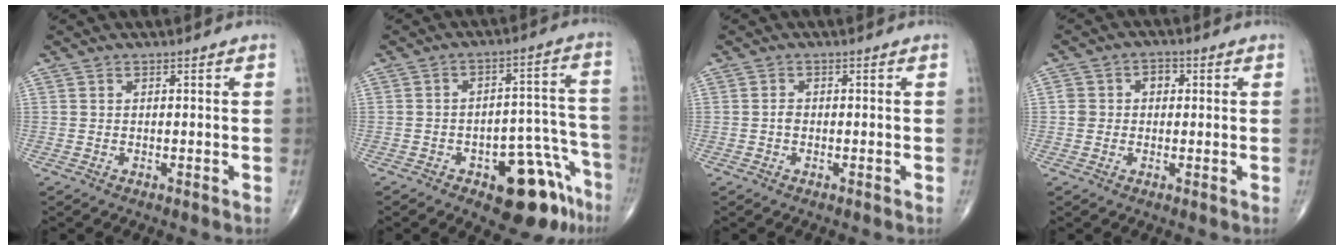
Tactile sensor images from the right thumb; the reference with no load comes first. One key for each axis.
{"total": 14.0, "fx": -8.2, "fy": 5.8, "fz": 9.8, "tx": -0.077, "ty": 0.074, "tz": -0.106}
{"total": 1.0, "fx": -0.3, "fy": 0.7, "fz": 0.6, "tx": -0.008, "ty": 0.002, "tz": -0.008}
{"total": 4.3, "fx": 0.6, "fy": 3.7, "fz": 2.2, "tx": -0.014, "ty": 0.014, "tz": 0.007}